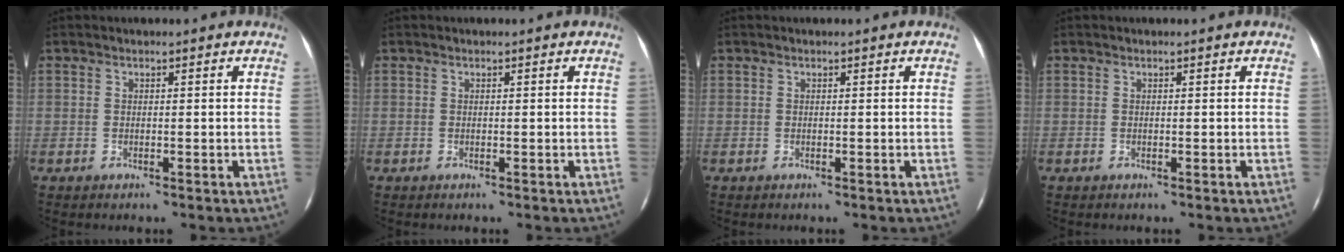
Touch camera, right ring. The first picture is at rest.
{"total": 0.0}
{"total": 0.0}
{"total": 0.0}